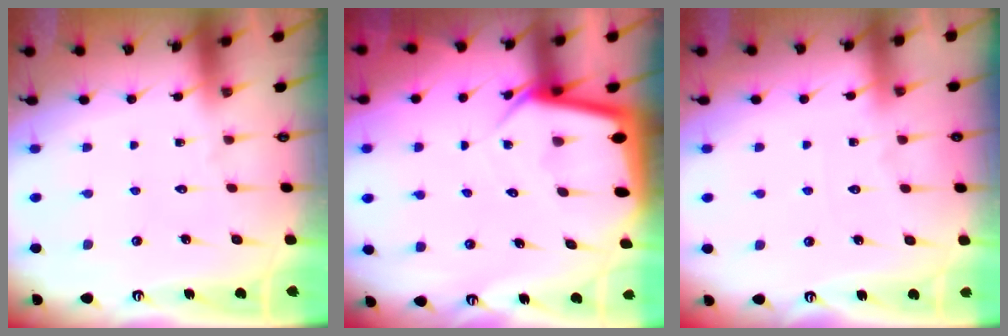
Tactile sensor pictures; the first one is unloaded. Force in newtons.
{"total": 5.1, "press": 5.0, "slide": 0.3}
{"total": 3.7, "press": 3.6, "slide": 0.5}